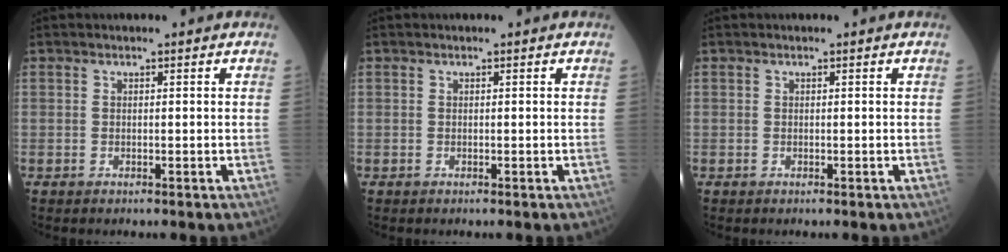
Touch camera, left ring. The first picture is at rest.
{"total": 0.0}
{"total": 0.0}